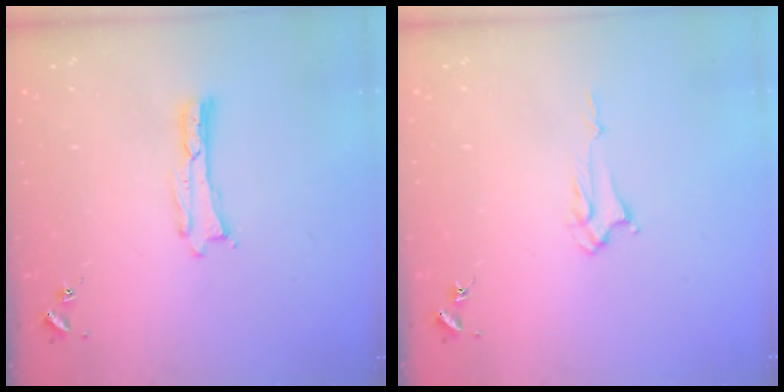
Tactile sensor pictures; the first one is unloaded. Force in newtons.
{"total": 2.4, "press": 2.4, "slide": 0.3}